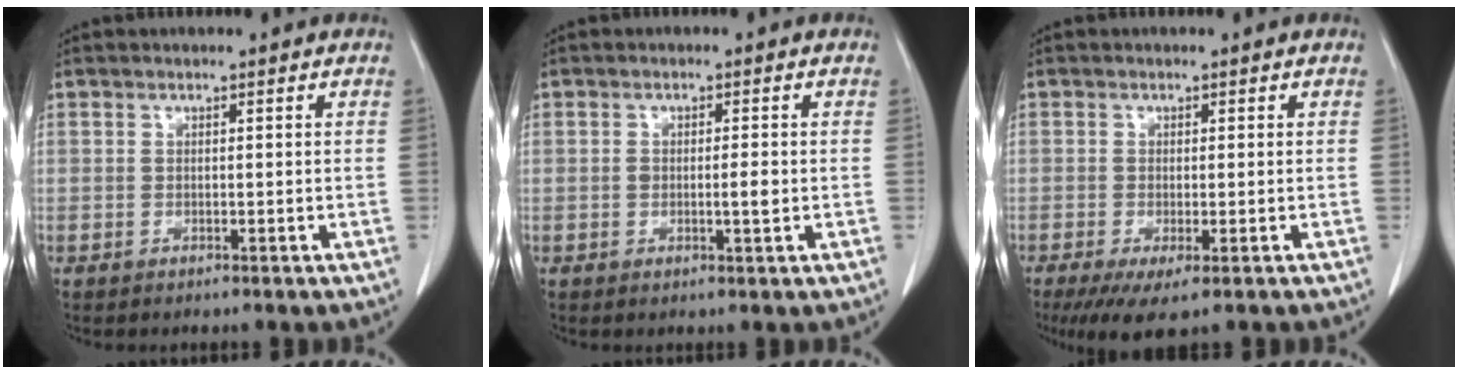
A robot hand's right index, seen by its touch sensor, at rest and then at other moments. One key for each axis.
{"total": 2.2, "fx": -0.3, "fy": 0.3, "fz": 2.2, "tx": -0.040, "ty": -0.002, "tz": -0.006}
{"total": 5.2, "fx": -3.1, "fy": 1.1, "fz": 4.1, "tx": -0.066, "ty": -0.016, "tz": -0.050}